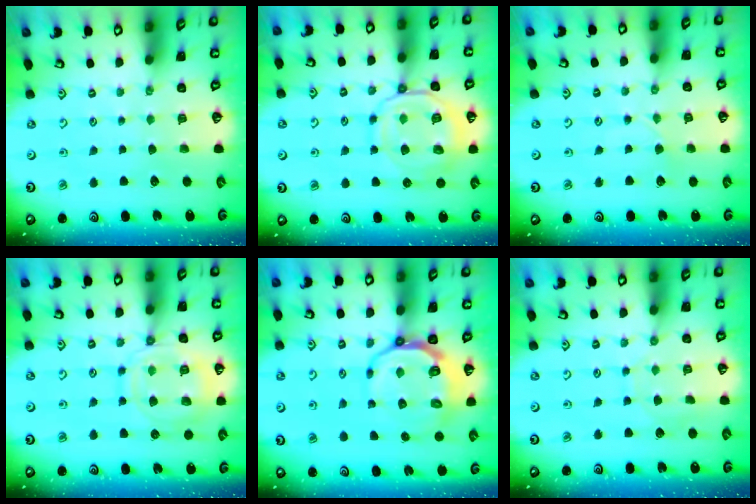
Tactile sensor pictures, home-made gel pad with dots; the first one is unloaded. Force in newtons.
{"total": 12.8, "press": 12.7, "slide": 1.6}
{"total": 2.2, "press": 2.2, "slide": 0.3}
{"total": 13.6, "press": 13.6, "slide": 1.3}
{"total": 10.8, "press": 10.3, "slide": 3.0}
{"total": 7.1, "press": 7.1, "slide": 0.5}